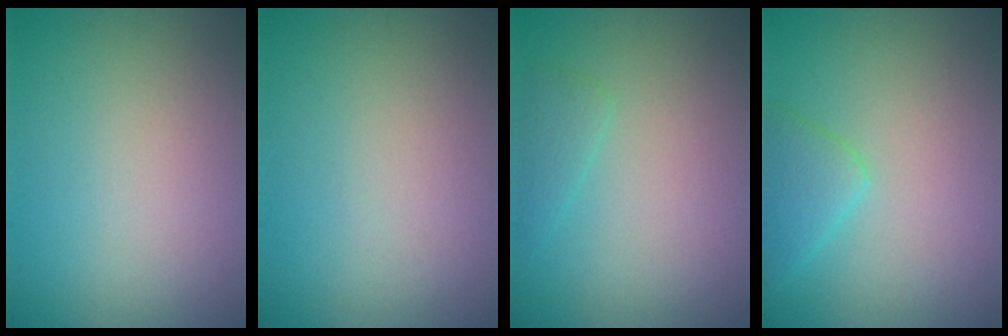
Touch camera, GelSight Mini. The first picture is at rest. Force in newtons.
{"total": 0.0}
{"total": 1.4, "press": 1.4, "slide": 0.1}
{"total": 2.8, "press": 2.8, "slide": 0.2}